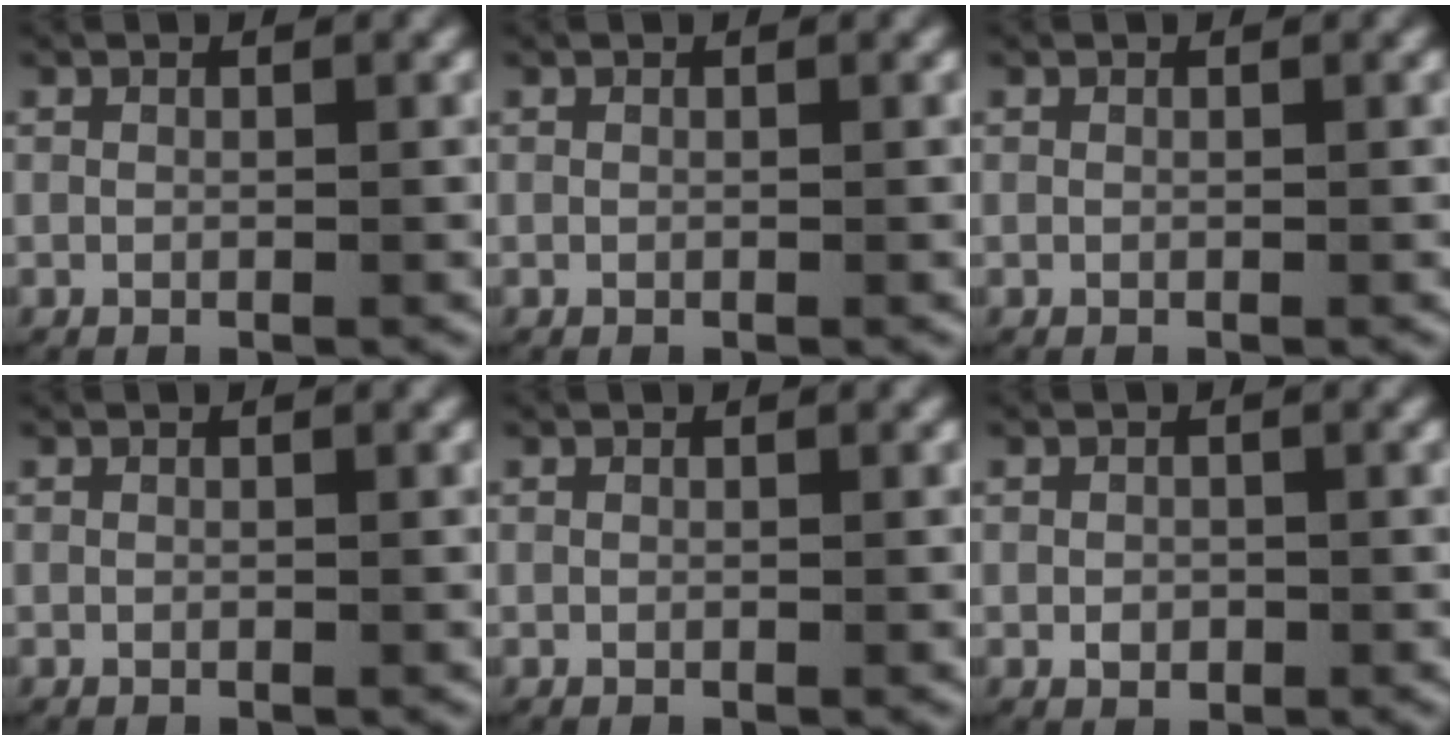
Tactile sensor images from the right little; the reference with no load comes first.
{"total": 0.0}
{"total": 0.0}
{"total": 0.0}
{"total": 0.0}
{"total": 1.0, "force": [-0.4, 0.8, 0.4], "torque": [-0.013, -0.006, -0.002]}